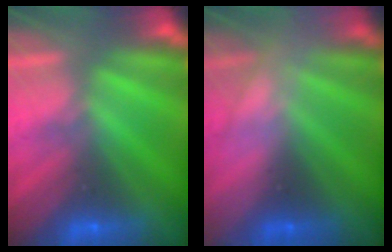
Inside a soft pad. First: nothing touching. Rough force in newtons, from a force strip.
{"total": 2.8}